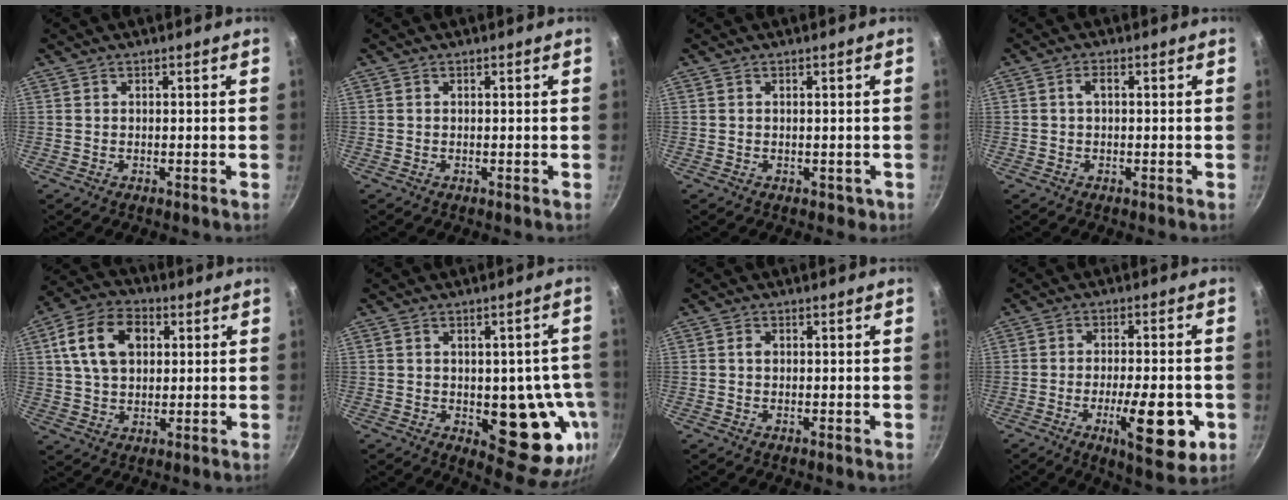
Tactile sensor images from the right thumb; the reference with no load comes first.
{"total": 0.0}
{"total": 1.1, "force": [-0.1, 1.0, 0.5], "torque": [-0.001, -0.001, 0.002]}
{"total": 1.7, "force": [0.1, 0.9, 1.5], "torque": [-0.029, 0.009, 0.001]}
{"total": 13.3, "force": [3.7, 9.1, 9.0], "torque": [-0.145, 0.010, 0.055]}
{"total": 15.8, "force": [-3.3, 8.0, 13.2], "torque": [-0.089, -0.002, -0.033]}
{"total": 1.2, "force": [0.0, 0.9, 0.7], "torque": [-0.012, 0.005, -0.001]}
{"total": 13.9, "force": [-4.3, 4.7, 12.4], "torque": [-0.164, 0.006, -0.058]}